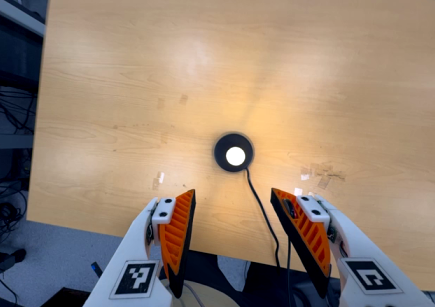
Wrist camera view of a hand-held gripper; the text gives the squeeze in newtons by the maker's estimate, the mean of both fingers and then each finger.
{"total": 0.0}